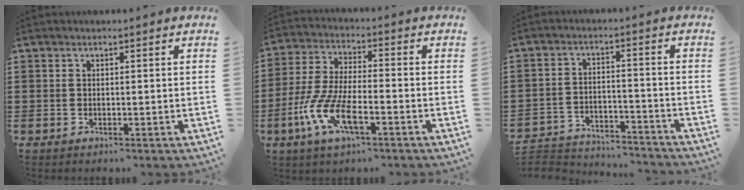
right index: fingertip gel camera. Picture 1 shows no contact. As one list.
[{"total": 9.3, "force": [-4.5, 2.5, 7.8], "torque": [-0.198, -0.022, -0.091]}, {"total": 4.1, "force": [-4.1, 0.6, 0.5], "torque": [-0.022, 0.002, -0.086]}]